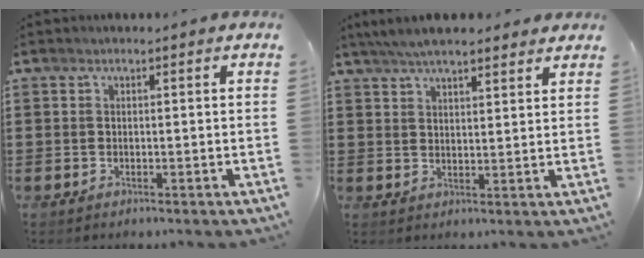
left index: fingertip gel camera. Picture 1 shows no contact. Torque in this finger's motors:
{"motor_torque": [2.14, 0.00, 0.34, 0.04]}